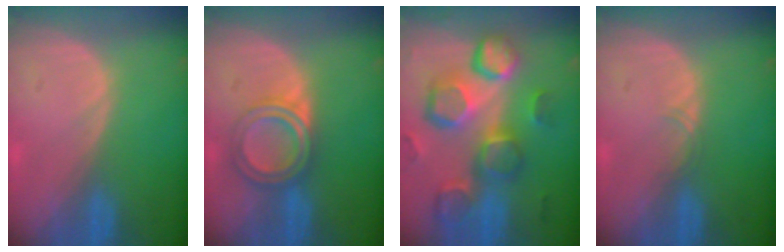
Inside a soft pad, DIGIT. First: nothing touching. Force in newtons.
{"total": 5.3, "press": 5.3, "slide": 0.2}
{"total": 13.0, "press": 11.4, "slide": 6.3}
{"total": 0.9, "press": 0.8, "slide": 0.2}